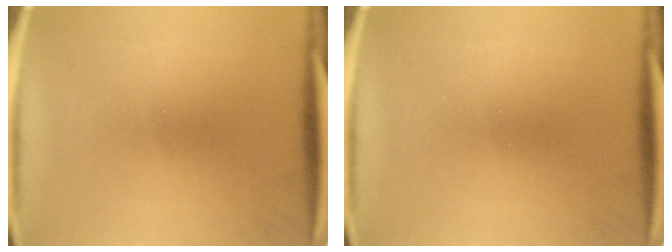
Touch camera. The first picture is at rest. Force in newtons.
{"total": 0.0}